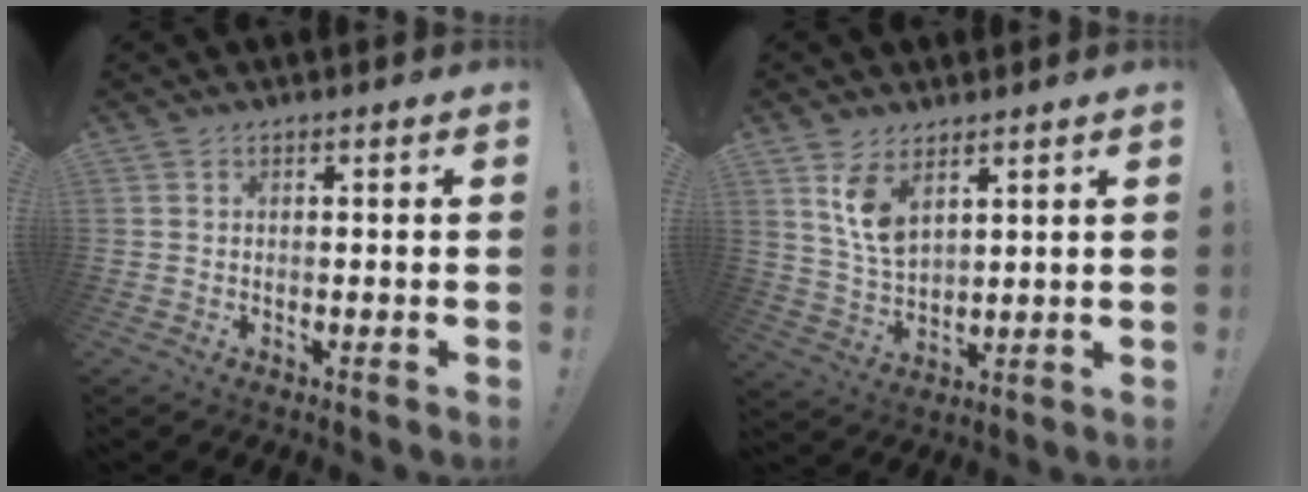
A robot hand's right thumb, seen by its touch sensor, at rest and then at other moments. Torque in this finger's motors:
{"motor_torque": [0.17, 0.25, 0.39, 0.52, 0.03]}